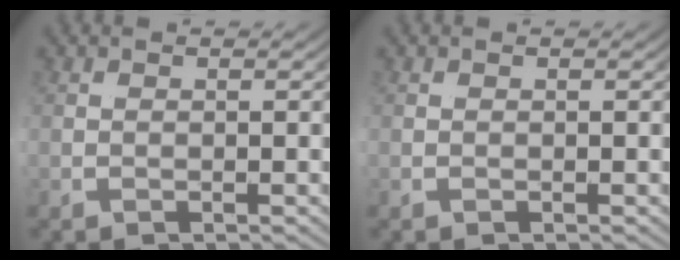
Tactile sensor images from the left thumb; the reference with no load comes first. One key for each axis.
{"total": 0.0}